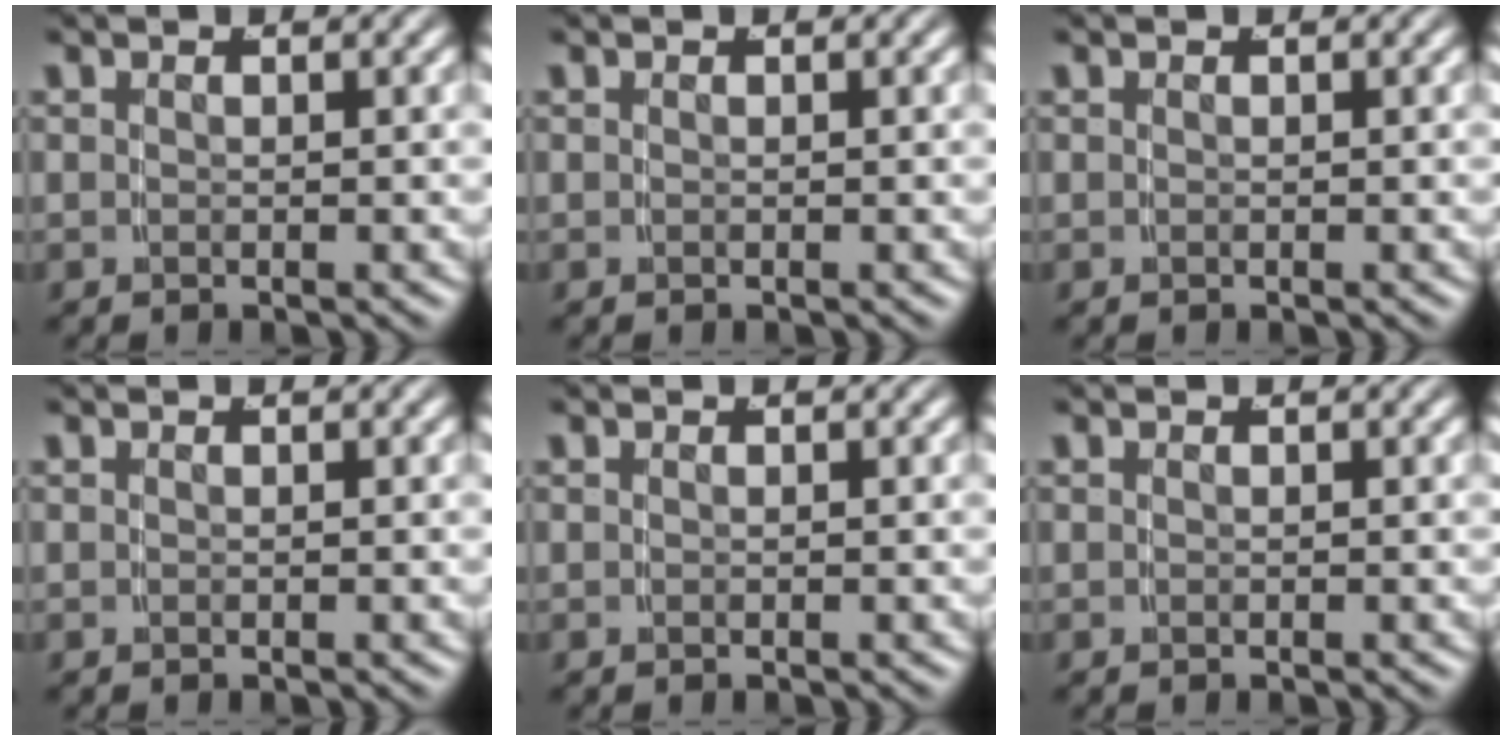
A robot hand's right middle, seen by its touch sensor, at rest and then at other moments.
{"total": 0.0}
{"total": 0.0}
{"total": 0.0}
{"total": 0.0}
{"total": 0.0}